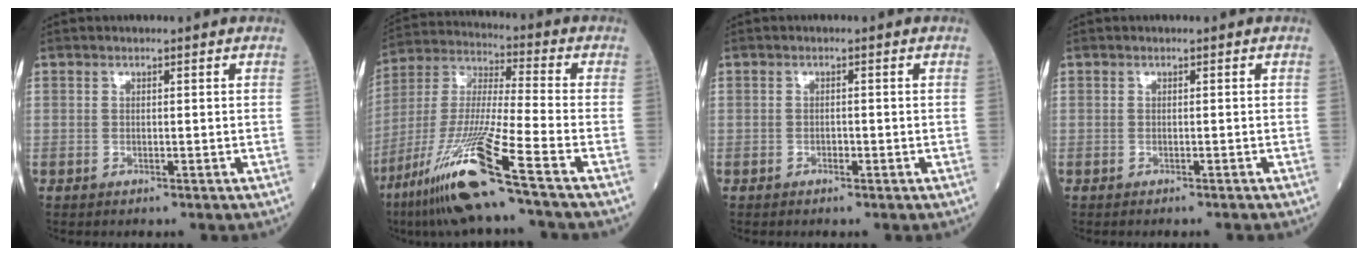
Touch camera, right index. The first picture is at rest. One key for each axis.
{"total": 16.9, "fx": -9.9, "fy": -1.1, "fz": 13.6, "tx": -0.290, "ty": -0.041, "tz": -0.188}
{"total": 0.7, "fx": -0.5, "fy": 0.3, "fz": 0.4, "tx": -0.007, "ty": 0.002, "tz": -0.008}
{"total": 1.2, "fx": -1.2, "fy": -0.2, "fz": 0.3, "tx": -0.003, "ty": 0.000, "tz": -0.016}